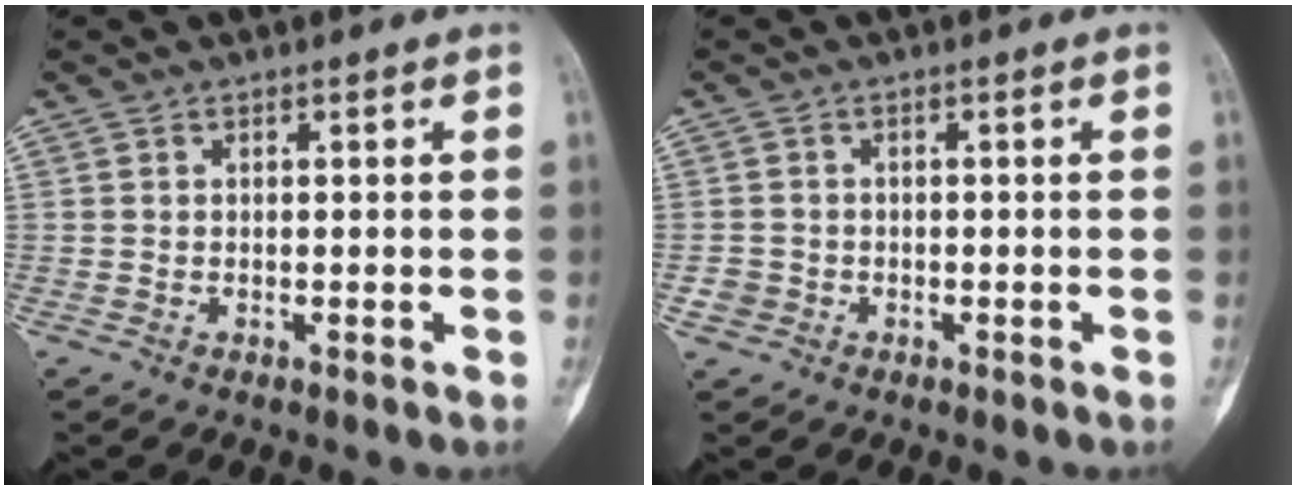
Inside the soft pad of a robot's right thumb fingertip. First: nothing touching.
{"total": 2.2, "force": [-0.9, 2.0, 0.3], "torque": [0.002, 0.010, -0.020]}